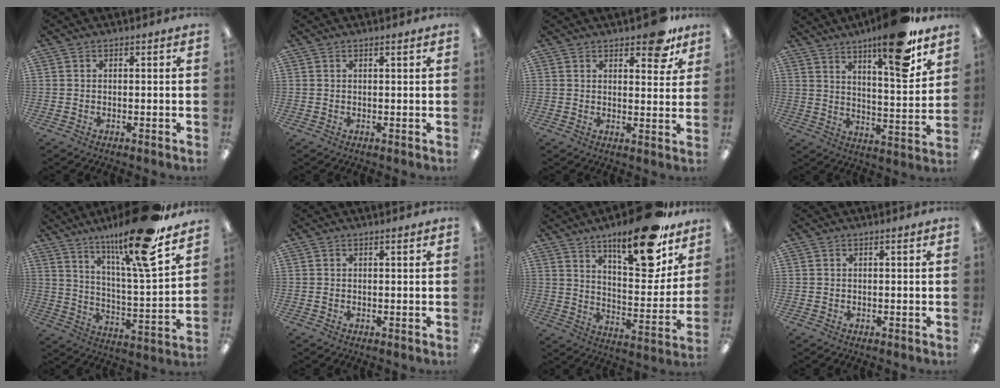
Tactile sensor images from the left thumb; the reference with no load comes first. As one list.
[{"total": 0.7, "force": [0.4, 0.0, 0.5], "torque": [-0.009, 0.000, 0.007]}, {"total": 8.6, "force": [6.1, 3.5, 4.9], "torque": [-0.047, -0.032, 0.098]}, {"total": 17.0, "force": [12.1, 3.7, 11.3], "torque": [-0.160, -0.079, 0.189]}, {"total": 20.5, "force": [15.2, 2.3, 13.5], "torque": [-0.238, -0.091, 0.240]}, {"total": 0.5, "force": [0.1, 0.1, 0.5], "torque": [-0.010, 0.001, 0.002]}, {"total": 20.5, "force": [14.6, 6.2, 13.0], "torque": [-0.186, -0.096, 0.234]}, {"total": 0.0}]